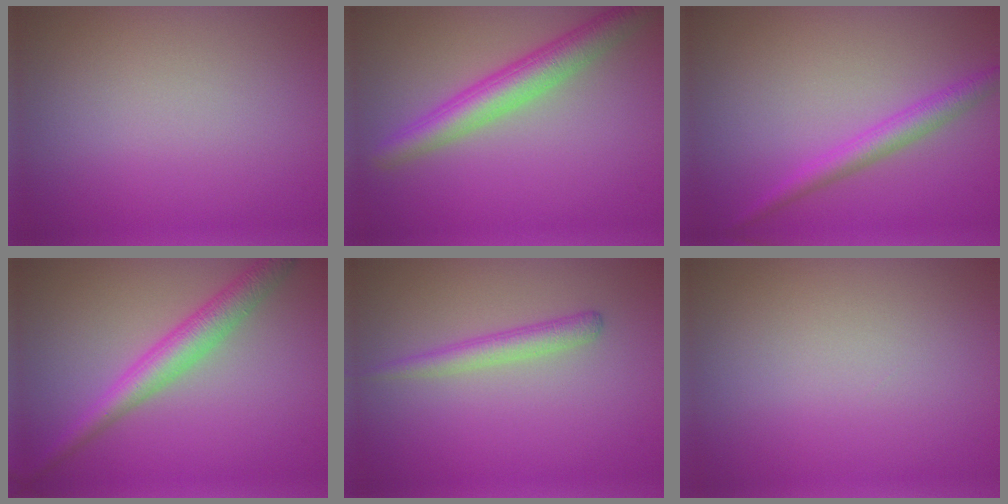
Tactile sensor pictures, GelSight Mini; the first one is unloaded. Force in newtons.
{"total": 4.9, "press": 4.9, "slide": 0.3}
{"total": 2.6, "press": 2.6, "slide": 0.0}
{"total": 4.0, "press": 4.0, "slide": 0.1}
{"total": 1.9, "press": 1.9, "slide": 0.1}
{"total": 0.0}